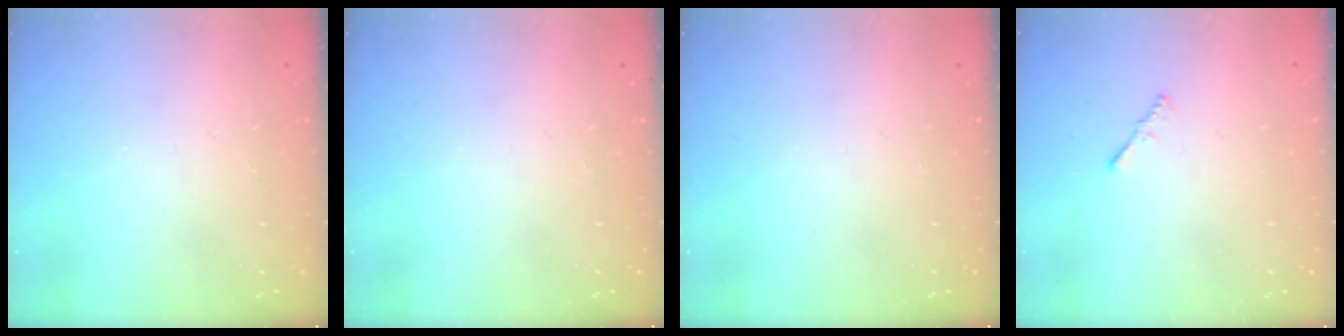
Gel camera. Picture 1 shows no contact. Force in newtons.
{"total": 0.0}
{"total": 0.0}
{"total": 0.7, "press": 0.6, "slide": 0.3}